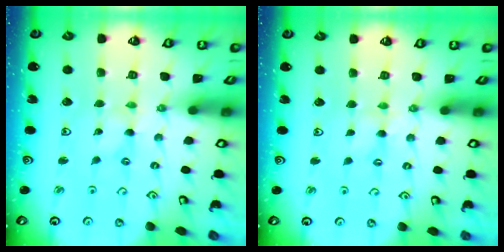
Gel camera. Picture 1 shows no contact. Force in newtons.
{"total": 2.6, "press": 2.6, "slide": 0.4}